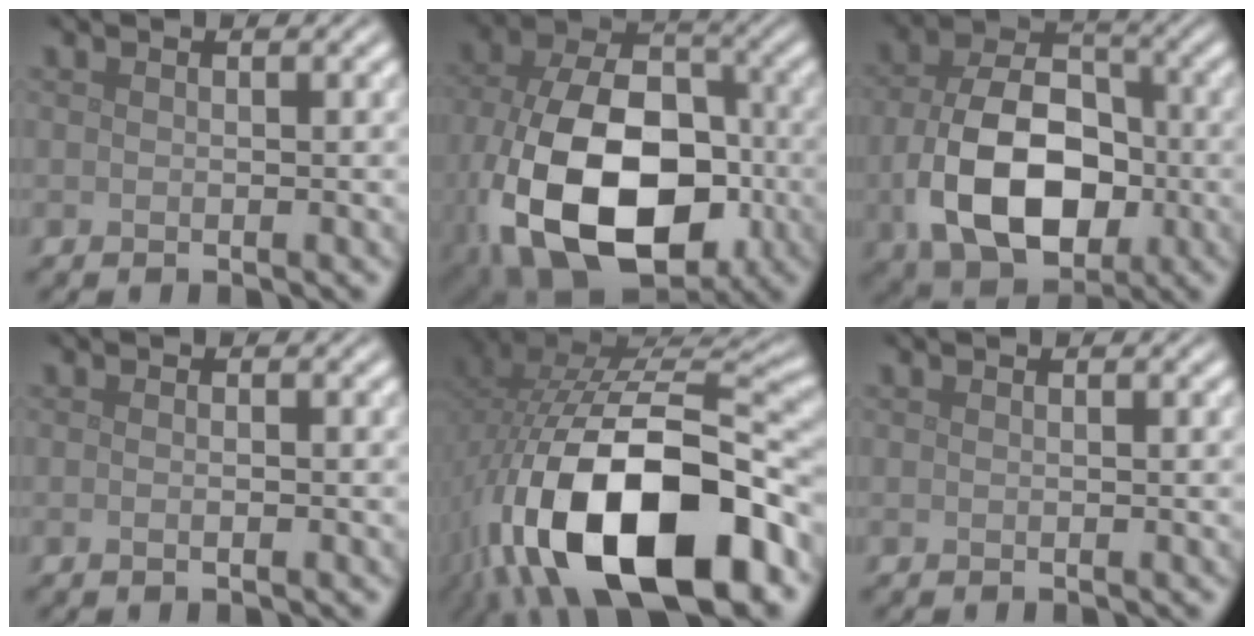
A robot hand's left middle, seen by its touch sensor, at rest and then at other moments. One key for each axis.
{"total": 16.3, "fx": -4.3, "fy": 10.6, "fz": 11.7, "tx": -0.225, "ty": -0.037, "tz": -0.065}
{"total": 11.0, "fx": -2.3, "fy": 7.4, "fz": 7.9, "tx": -0.157, "ty": -0.013, "tz": -0.036}
{"total": 1.2, "fx": 0.0, "fy": 0.6, "fz": 1.0, "tx": 0.000, "ty": -0.003, "tz": -0.008}
{"total": 18.2, "fx": -6.8, "fy": 8.7, "fz": 14.5, "tx": -0.264, "ty": -0.014, "tz": -0.103}
{"total": 0.0}